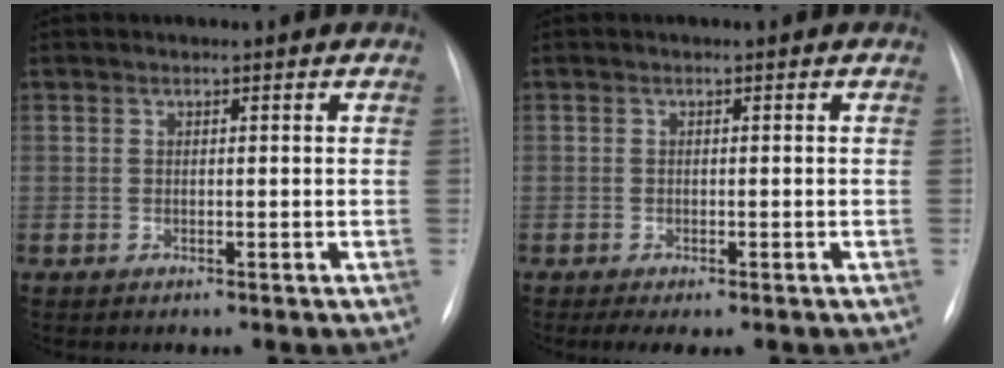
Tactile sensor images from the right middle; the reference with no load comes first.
{"total": 2.9, "force": [-1.9, 1.1, 1.9], "torque": [-0.031, -0.007, -0.024]}